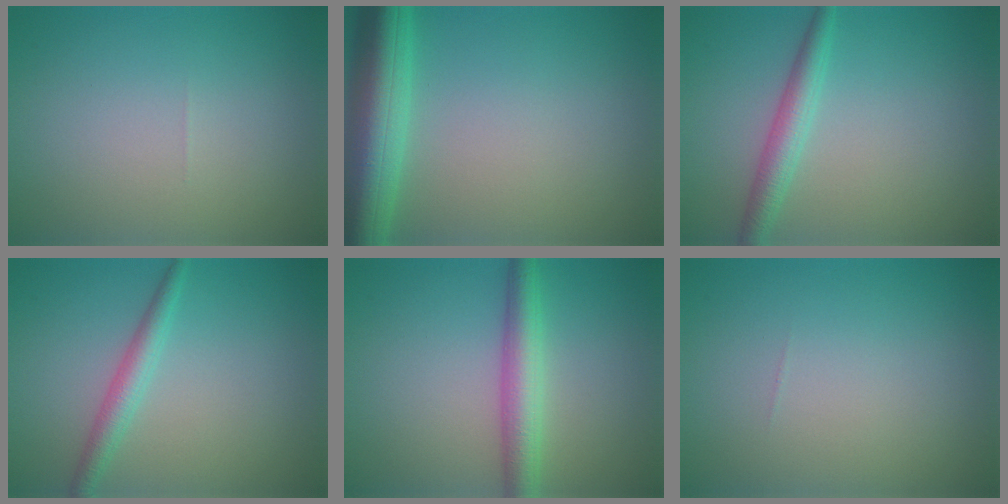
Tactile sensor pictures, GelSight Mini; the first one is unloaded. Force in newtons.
{"total": 7.4, "press": 7.4, "slide": 0.4}
{"total": 2.7, "press": 2.7, "slide": 0.1}
{"total": 2.3, "press": 2.3, "slide": 0.0}
{"total": 4.0, "press": 4.0, "slide": 0.2}
{"total": 0.0}